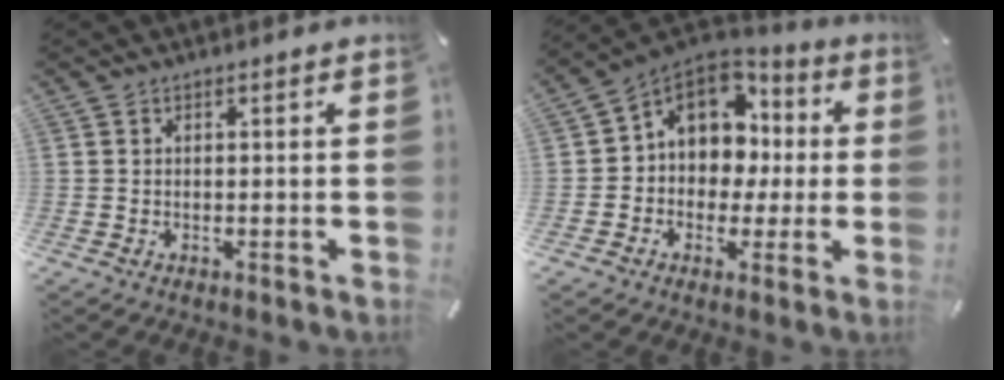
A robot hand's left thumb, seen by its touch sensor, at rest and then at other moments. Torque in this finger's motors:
{"motor_torque": [1.87, 3.14, 0.33, 0.00, 0.16]}